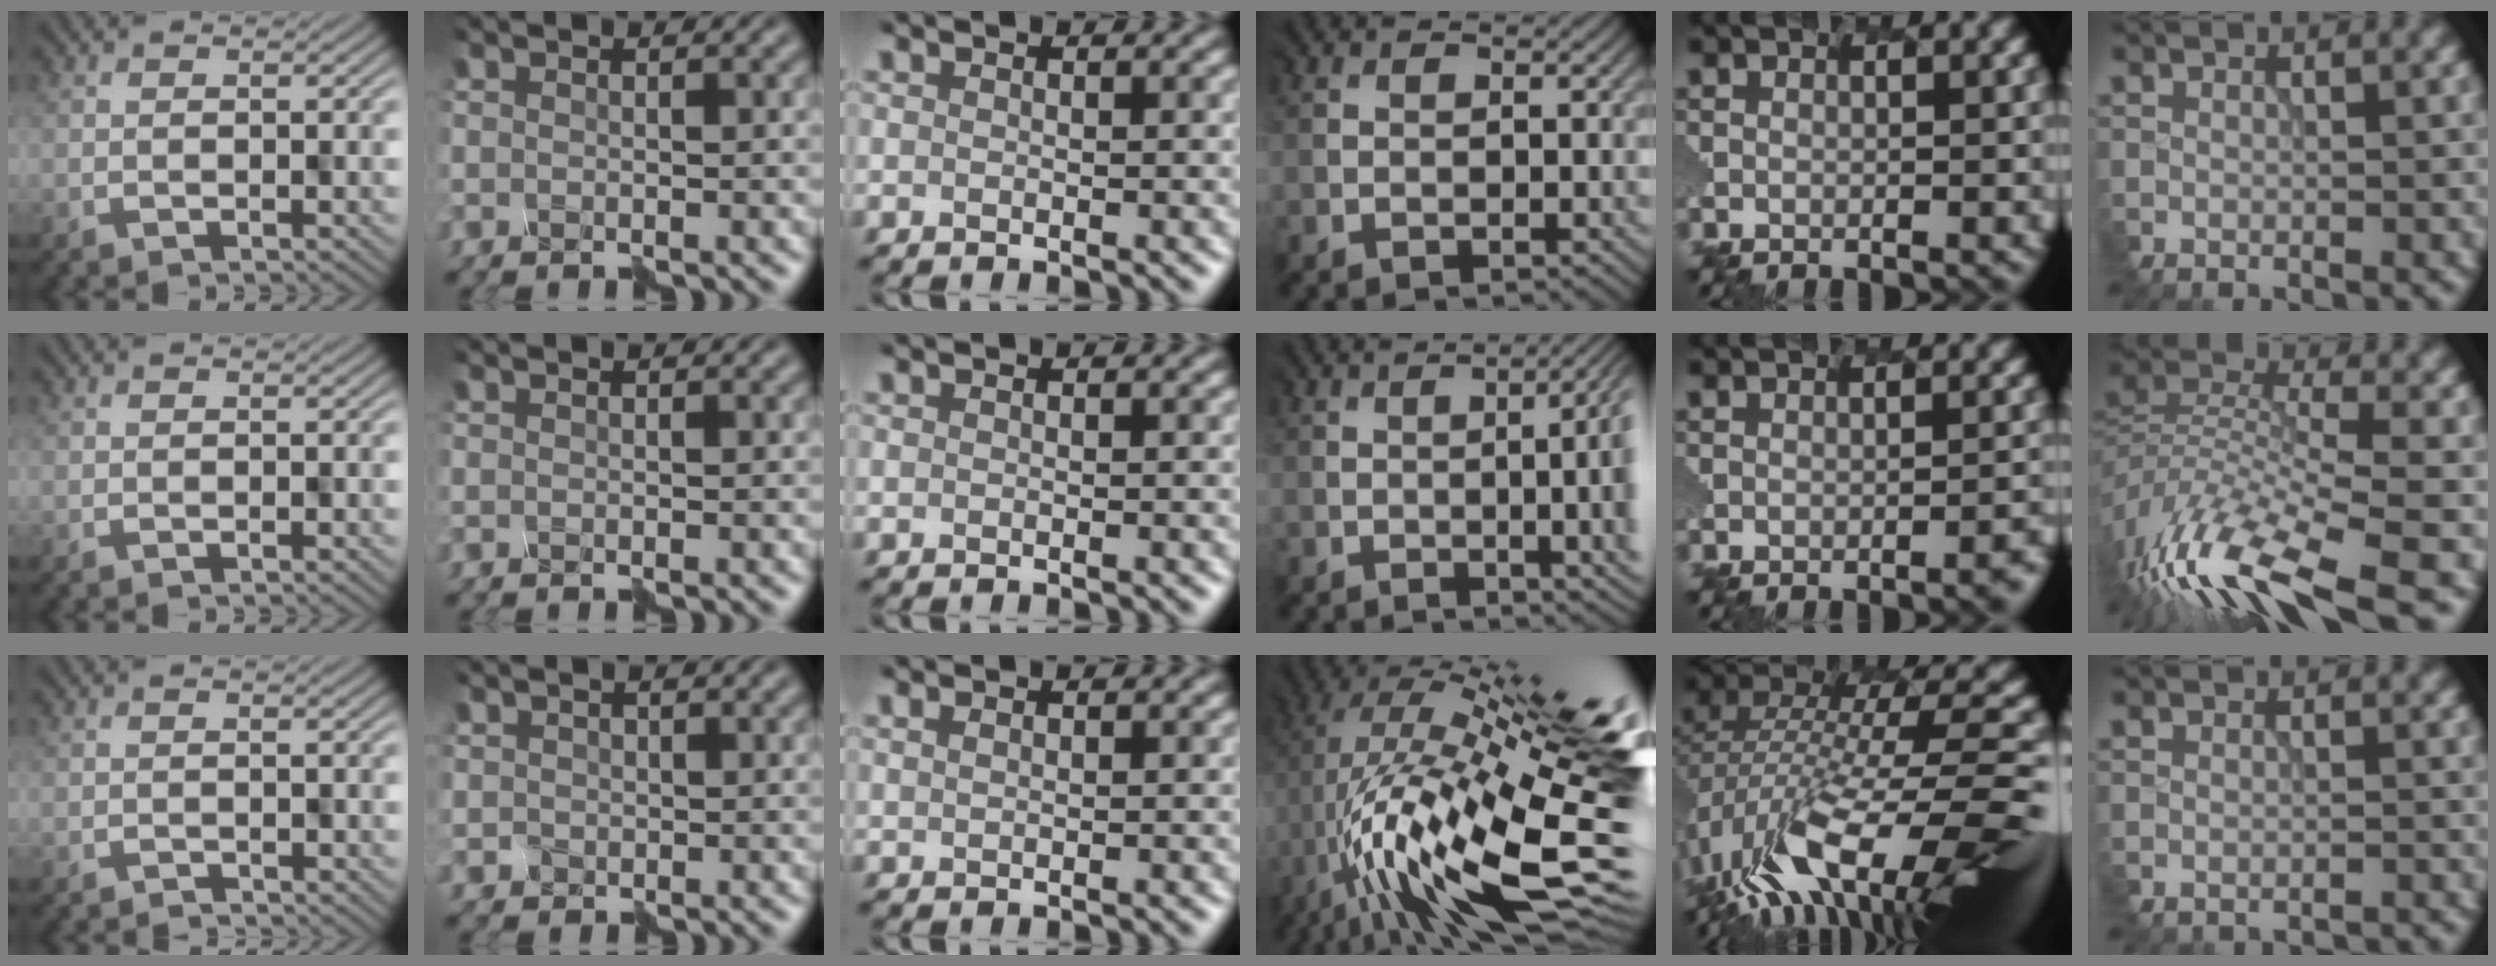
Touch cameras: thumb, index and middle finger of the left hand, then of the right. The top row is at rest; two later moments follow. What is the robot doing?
{"motion": "disassemble", "object": "hinged jar"}